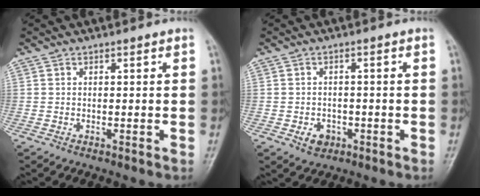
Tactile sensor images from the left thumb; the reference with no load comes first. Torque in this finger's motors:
{"motor_torque": [-0.06, 0.87, 0.15, 0.16, 0.00]}